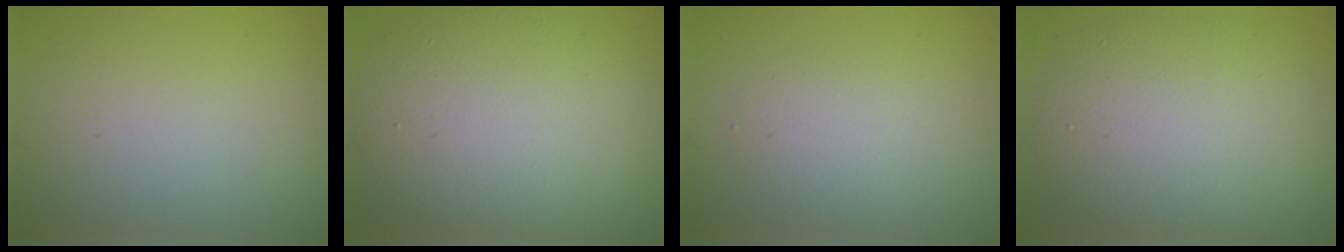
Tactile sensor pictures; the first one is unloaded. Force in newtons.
{"total": 13.1, "press": 13.0, "slide": 0.6}
{"total": 2.6, "press": 2.6, "slide": 0.2}
{"total": 9.4, "press": 9.4, "slide": 0.4}